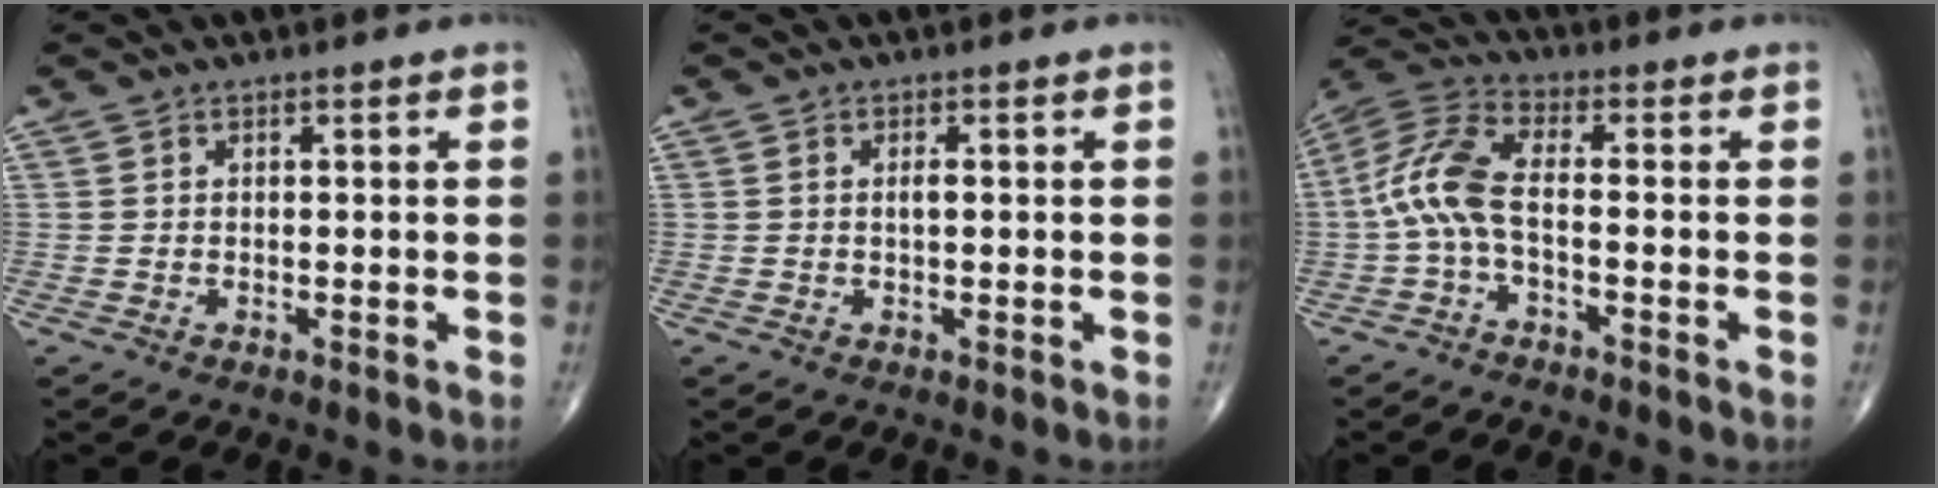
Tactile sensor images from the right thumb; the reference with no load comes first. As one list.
[{"total": 1.1, "force": [0.1, 0.4, 1.0], "torque": [-0.020, 0.000, 0.000]}, {"total": 9.1, "force": [-1.8, 3.3, 8.2], "torque": [-0.194, 0.036, -0.045]}]